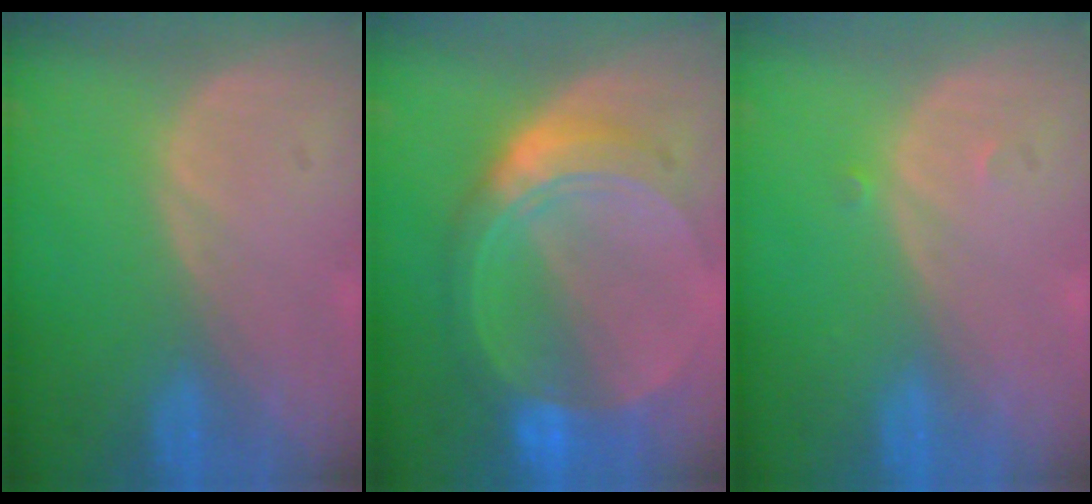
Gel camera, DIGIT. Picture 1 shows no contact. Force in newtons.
{"total": 8.7, "press": 8.7, "slide": 0.6}
{"total": 0.7, "press": 0.5, "slide": 0.5}